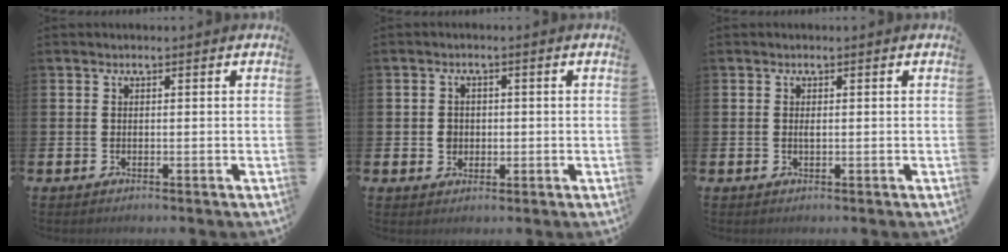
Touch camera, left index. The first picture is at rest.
{"total": 2.1, "force": [0.0, 2.0, 0.7], "torque": [-0.002, 0.003, -0.006]}
{"total": 0.5, "force": [0.1, 0.2, 0.5], "torque": [-0.018, 0.003, 0.004]}